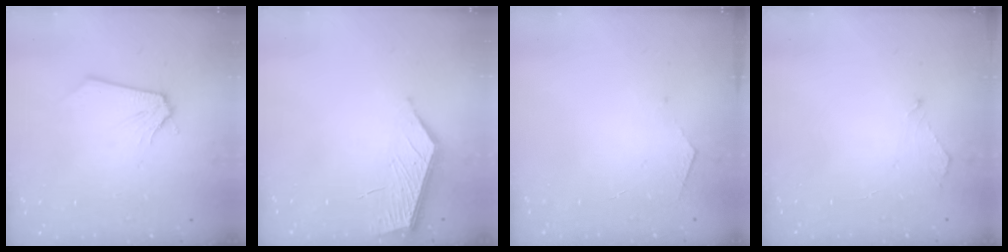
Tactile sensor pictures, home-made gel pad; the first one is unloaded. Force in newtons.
{"total": 5.4, "press": 5.4, "slide": 0.6}
{"total": 2.7, "press": 2.7, "slide": 0.3}
{"total": 2.6, "press": 2.6, "slide": 0.3}